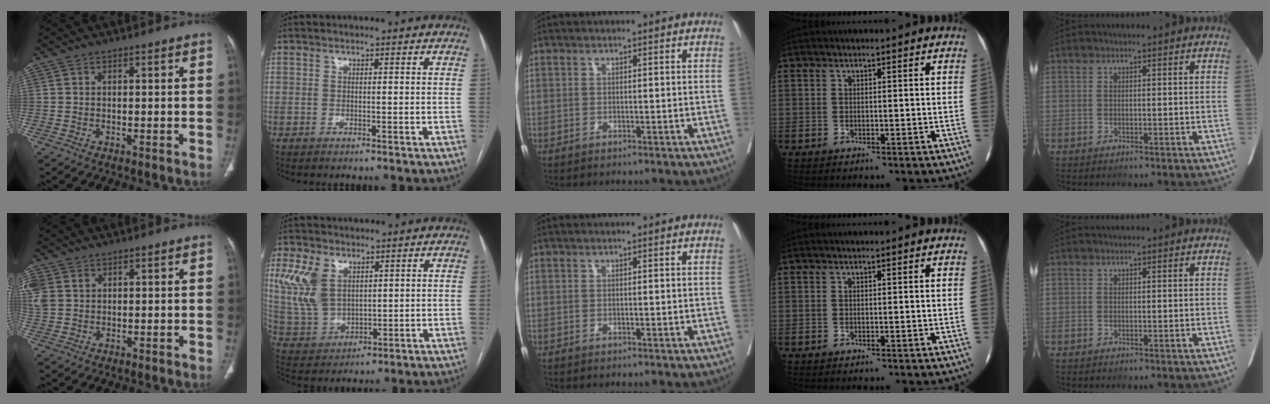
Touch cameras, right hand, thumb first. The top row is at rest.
{"thumb": {"total": 6.5, "force": [1.9, 5.1, 3.6], "torque": [-0.110, 0.011, 0.047]}, "index": {"total": 9.3, "force": [3.9, 5.9, 6.1], "torque": [-0.151, 0.013, 0.092]}}